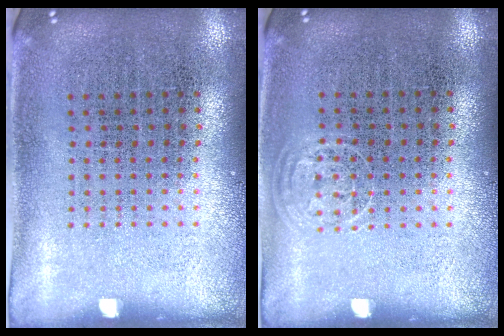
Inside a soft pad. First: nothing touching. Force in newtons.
{"total": 0.8, "press": 0.6, "slide": 0.5}